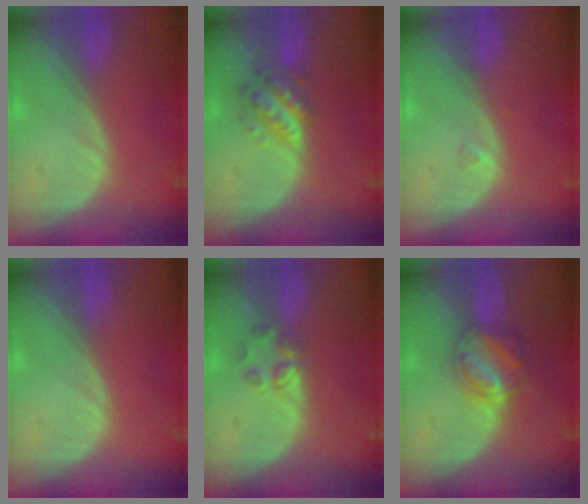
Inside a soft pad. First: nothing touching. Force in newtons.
{"total": 5.8, "press": 5.3, "slide": 2.3}
{"total": 0.7, "press": 0.7, "slide": 0.2}
{"total": 0.0}
{"total": 2.7, "press": 2.6, "slide": 0.9}
{"total": 5.7, "press": 5.5, "slide": 1.6}